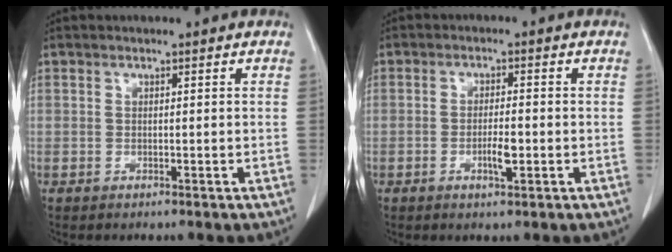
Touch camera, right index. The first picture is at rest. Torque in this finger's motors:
{"motor_torque": [0.06, 0.04, 0.03, 0.01]}